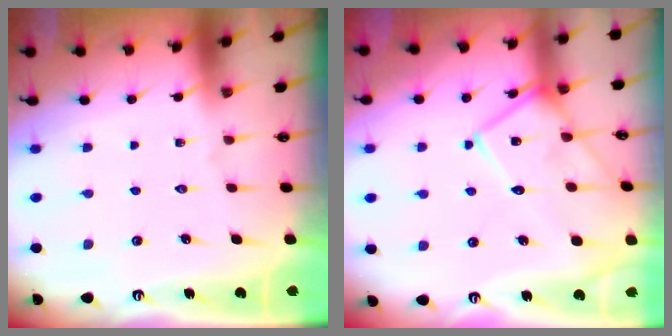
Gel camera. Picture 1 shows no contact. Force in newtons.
{"total": 14.2, "press": 14.2, "slide": 0.9}